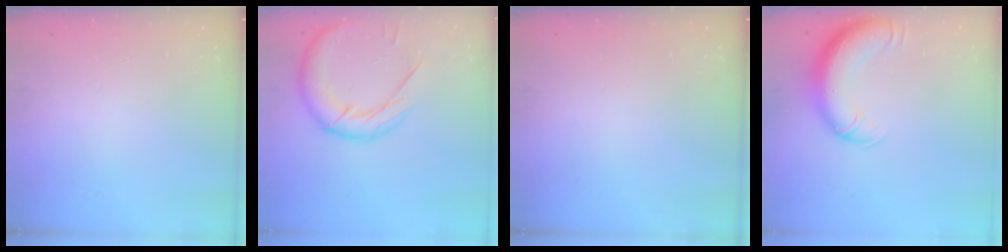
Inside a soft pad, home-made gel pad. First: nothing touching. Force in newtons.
{"total": 18.4, "press": 18.2, "slide": 2.8}
{"total": 0.0}
{"total": 13.1, "press": 12.7, "slide": 3.2}